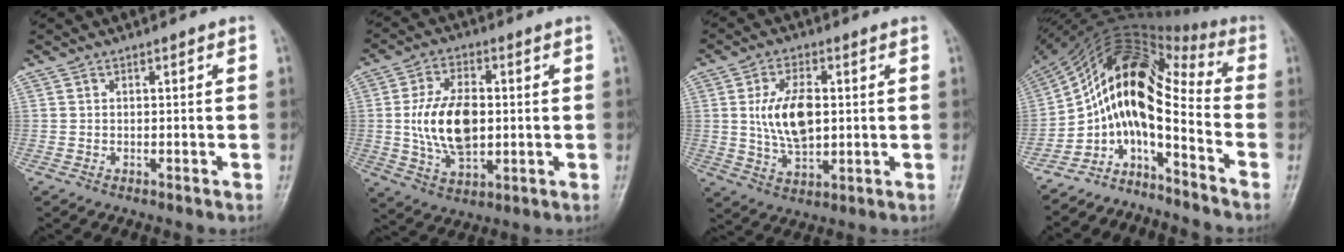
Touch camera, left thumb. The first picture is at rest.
{"total": 12.8, "force": [0.4, 7.3, 10.5], "torque": [-0.186, 0.000, 0.015]}
{"total": 10.1, "force": [1.3, 5.3, 8.5], "torque": [-0.151, -0.006, 0.031]}
{"total": 14.6, "force": [-5.6, 6.0, 12.1], "torque": [-0.207, 0.106, -0.108]}